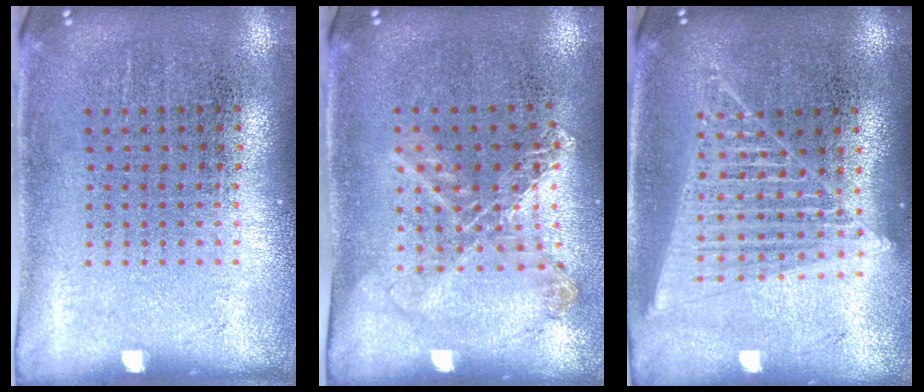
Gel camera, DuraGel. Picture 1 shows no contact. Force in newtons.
{"total": 1.1, "press": 1.1, "slide": 0.0}
{"total": 1.9, "press": 1.7, "slide": 0.8}